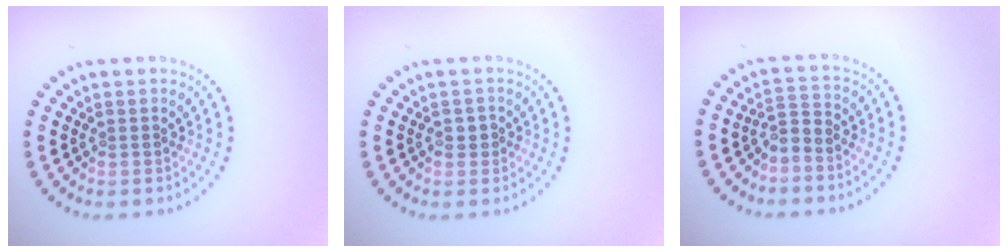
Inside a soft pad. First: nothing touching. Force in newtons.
{"total": 1.2, "press": 1.2, "slide": 0.3}
{"total": 2.1, "press": 1.4, "slide": 1.6}